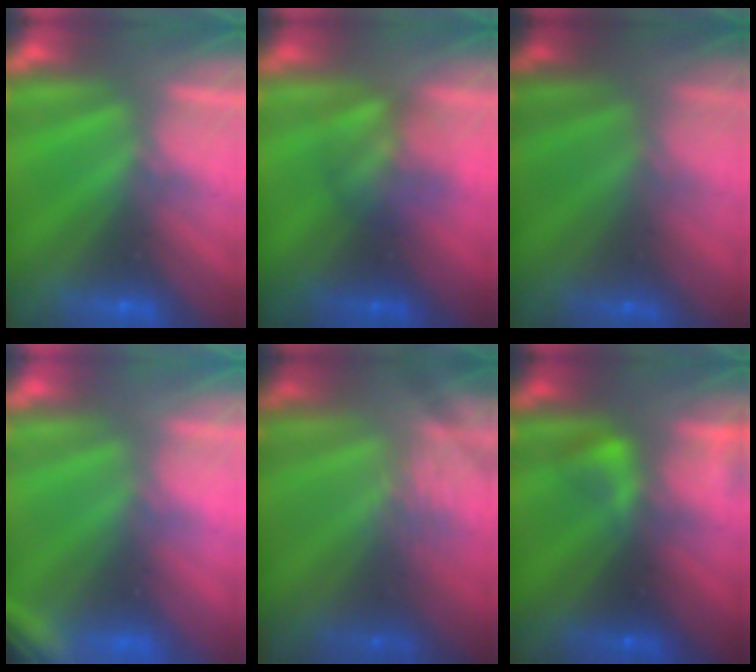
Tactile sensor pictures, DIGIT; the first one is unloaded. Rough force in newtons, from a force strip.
{"total": 2.9}
{"total": 1.5}
{"total": 2.8}
{"total": 2.1}
{"total": 2.4}